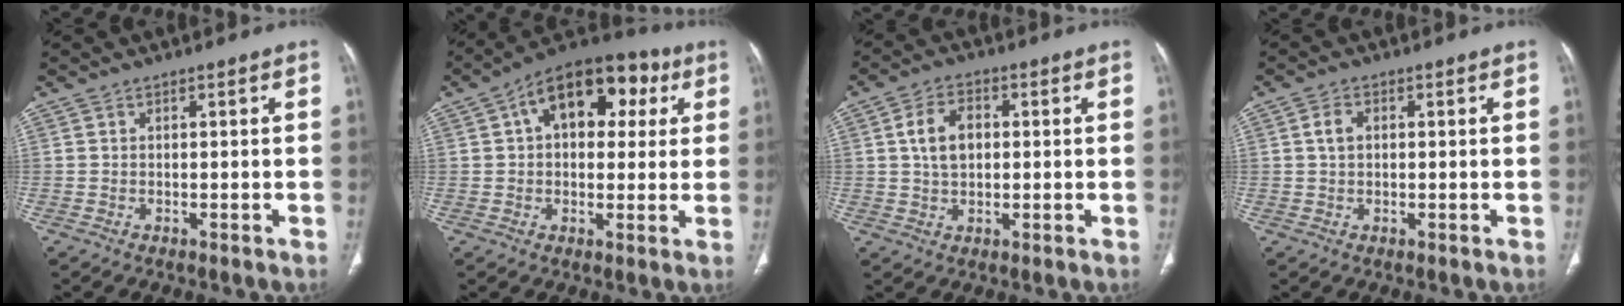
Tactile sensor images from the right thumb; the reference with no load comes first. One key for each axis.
{"total": 17.0, "fx": 5.3, "fy": 10.4, "fz": 12.4, "tx": -0.139, "ty": 0.025, "tz": 0.072}
{"total": 7.1, "fx": 1.2, "fy": 4.6, "fz": 5.2, "tx": -0.086, "ty": 0.008, "tz": 0.020}
{"total": 3.0, "fx": 0.6, "fy": 2.0, "fz": 2.2, "tx": -0.042, "ty": 0.005, "tz": 0.012}